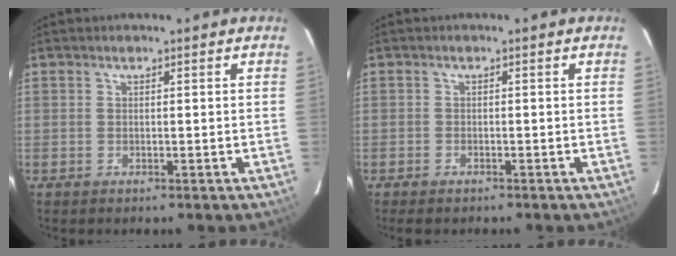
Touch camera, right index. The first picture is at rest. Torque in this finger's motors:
{"motor_torque": [0.25, -0.22, 0.11, 0.01]}